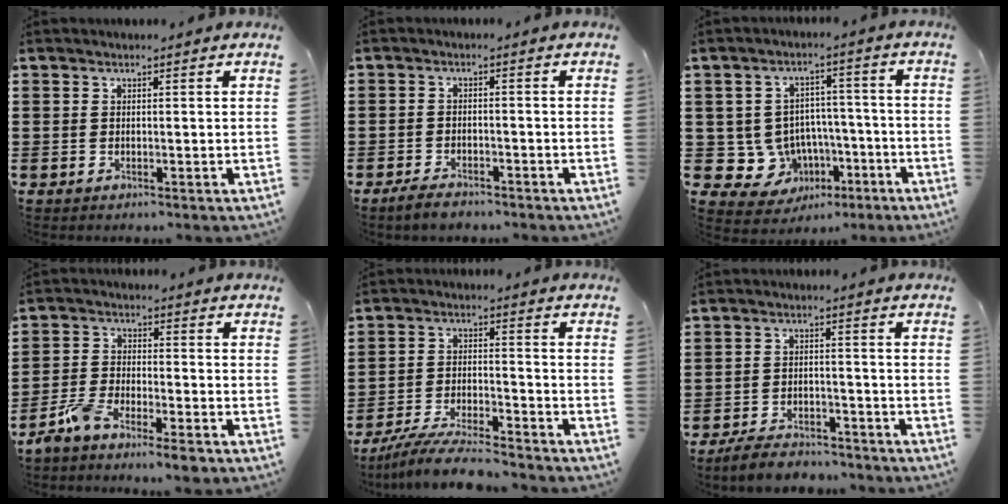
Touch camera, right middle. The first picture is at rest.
{"total": 2.5, "force": [-2.2, 0.6, 1.1], "torque": [-0.029, 0.000, -0.045]}
{"total": 6.9, "force": [-1.8, 6.6, 1.3], "torque": [-0.042, 0.007, -0.022]}
{"total": 5.7, "force": [-4.9, 1.0, 2.8], "torque": [-0.072, -0.003, -0.098]}
{"total": 7.3, "force": [-6.7, 0.5, 2.8], "torque": [-0.059, -0.002, -0.128]}
{"total": 4.3, "force": [-4.2, 0.7, 0.5], "torque": [-0.019, 0.007, -0.089]}